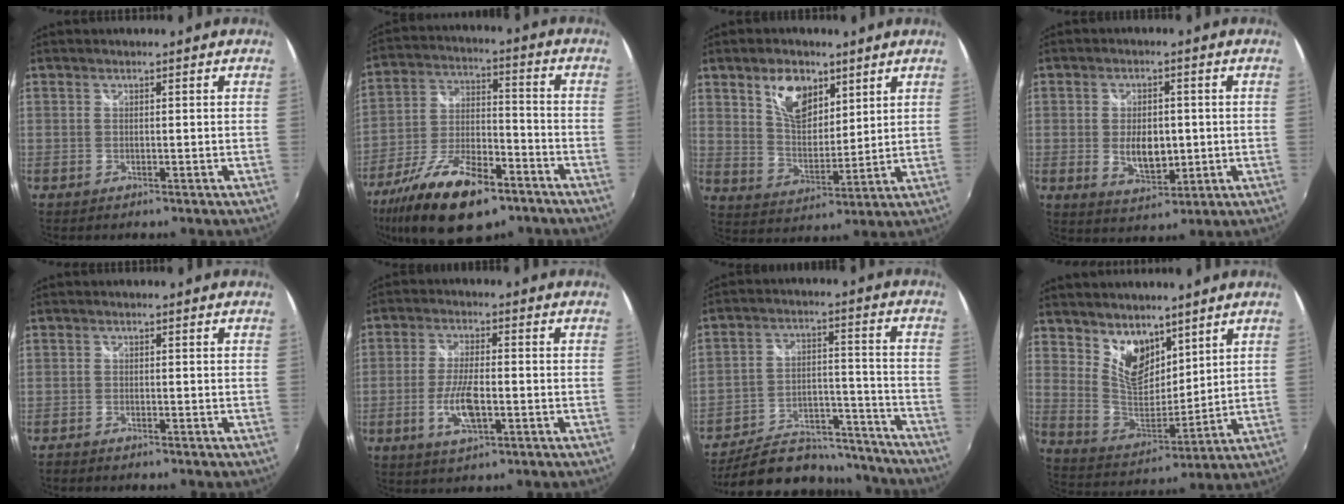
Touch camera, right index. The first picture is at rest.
{"total": 19.8, "force": [-12.5, 8.0, 13.0], "torque": [-0.257, -0.030, -0.214]}
{"total": 10.0, "force": [5.6, 5.6, 6.1], "torque": [-0.099, 0.008, 0.106]}
{"total": 7.4, "force": [-0.6, 4.3, 5.9], "torque": [-0.107, -0.007, -0.003]}
{"total": 1.8, "force": [-1.6, 0.5, 0.6], "torque": [-0.018, -0.008, -0.032]}
{"total": 7.6, "force": [-2.2, 2.7, 6.8], "torque": [-0.139, -0.006, -0.041]}
{"total": 21.7, "force": [-17.9, 9.3, 7.9], "torque": [-0.150, 0.034, -0.233]}
{"total": 10.6, "force": [7.2, 5.8, 5.2], "torque": [-0.087, -0.003, 0.143]}